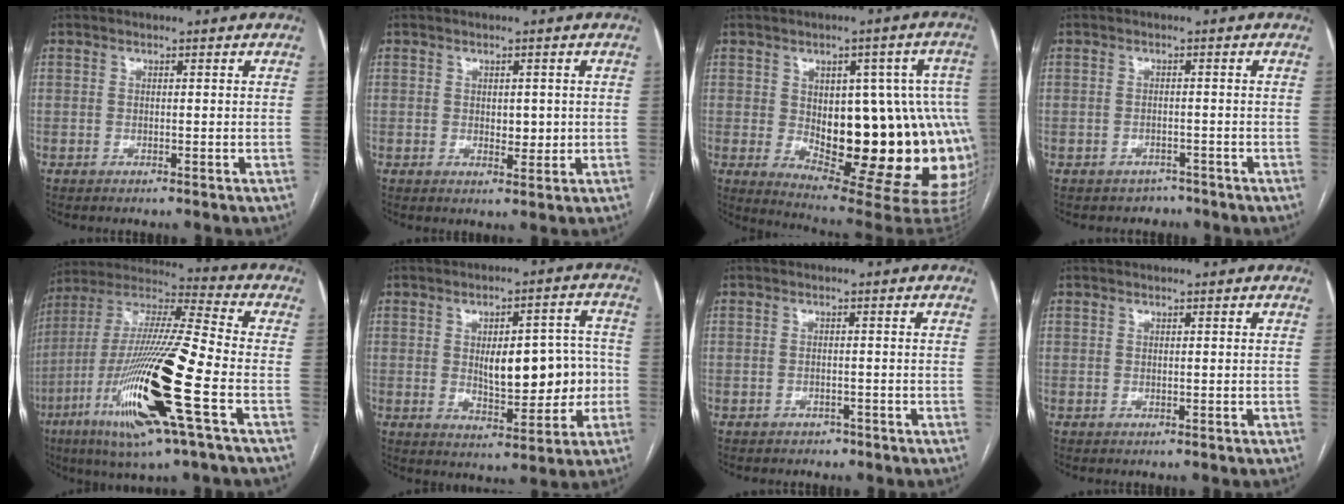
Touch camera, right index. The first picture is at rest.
{"total": 2.6, "force": [0.1, 1.6, 2.0], "torque": [-0.024, -0.002, 0.006]}
{"total": 24.2, "force": [-2.0, 9.4, 22.2], "torque": [-0.211, 0.021, 0.000]}
{"total": 2.6, "force": [-2.0, 1.5, -0.4], "torque": [-0.001, 0.008, -0.029]}
{"total": 22.6, "force": [-8.1, 1.3, 21.1], "torque": [-0.430, -0.031, -0.153]}
{"total": 11.9, "force": [-0.3, 5.0, 10.8], "torque": [-0.147, 0.020, 0.010]}
{"total": 1.5, "force": [-1.1, 1.0, 0.1], "torque": [-0.009, 0.003, -0.015]}
{"total": 0.0}